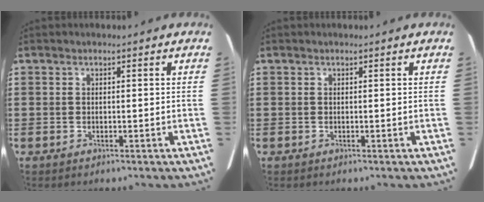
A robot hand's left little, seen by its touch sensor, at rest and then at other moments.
{"total": 0.0}